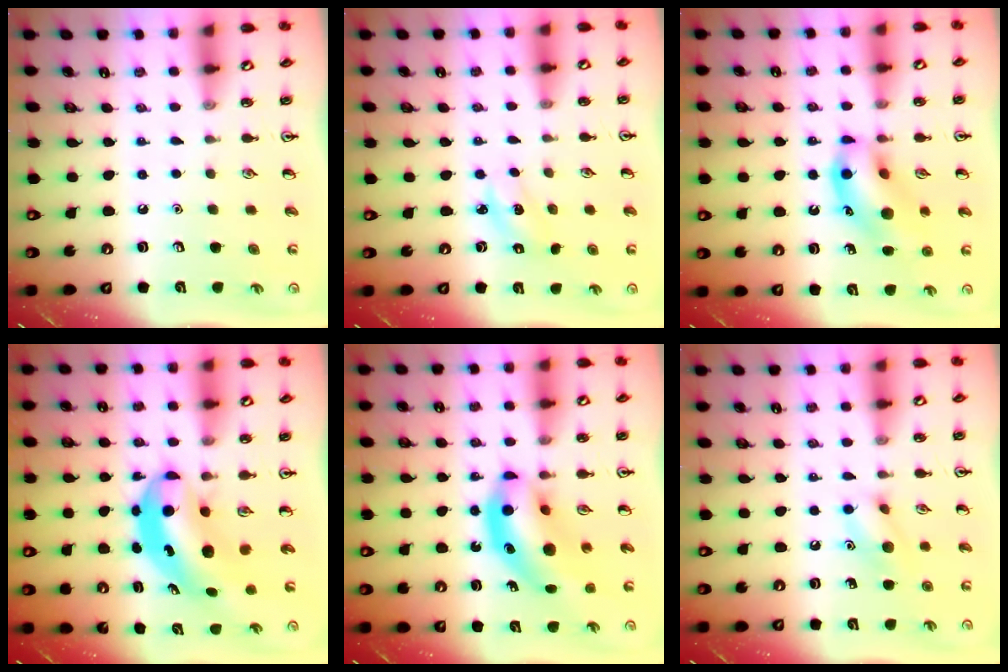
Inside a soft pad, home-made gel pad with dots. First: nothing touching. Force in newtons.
{"total": 2.4, "press": 2.3, "slide": 0.5}
{"total": 14.3, "press": 14.1, "slide": 2.6}
{"total": 6.8, "press": 6.5, "slide": 2.2}
{"total": 12.5, "press": 11.9, "slide": 3.6}
{"total": 9.2, "press": 9.1, "slide": 1.5}